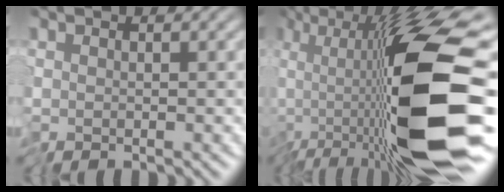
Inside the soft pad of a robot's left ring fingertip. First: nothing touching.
{"total": 15.5, "force": [-4.7, 3.9, 14.2], "torque": [-0.229, -0.003, -0.091]}